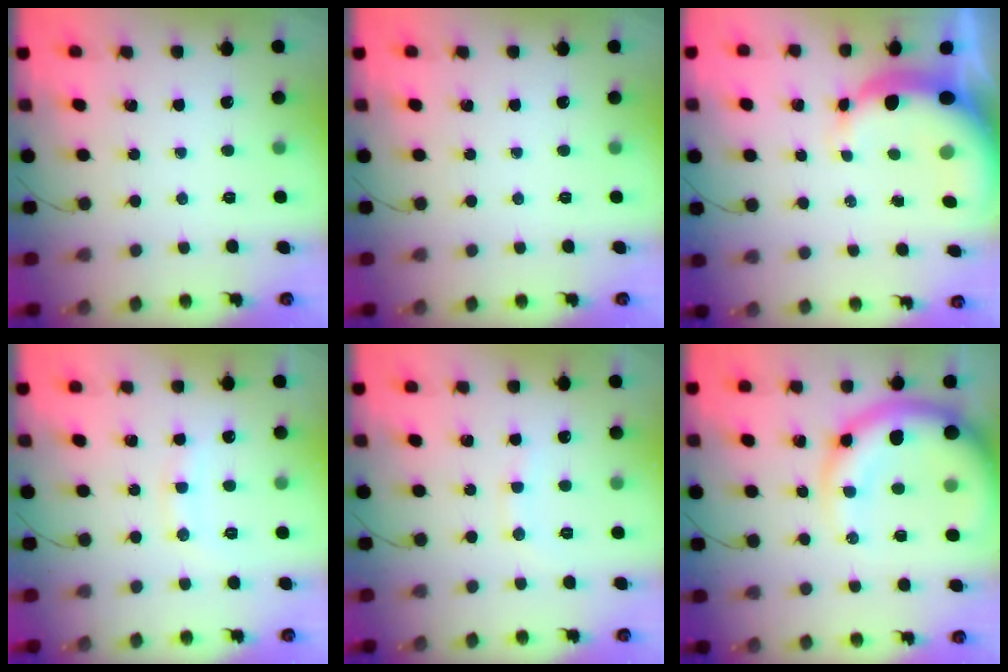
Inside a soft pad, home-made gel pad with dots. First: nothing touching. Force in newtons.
{"total": 0.0}
{"total": 8.1, "press": 7.8, "slide": 2.0}
{"total": 8.8, "press": 8.7, "slide": 0.9}
{"total": 4.8, "press": 4.6, "slide": 1.2}
{"total": 12.9, "press": 12.3, "slide": 4.0}